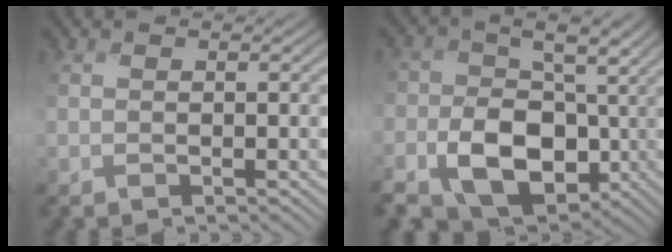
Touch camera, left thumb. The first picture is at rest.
{"total": 11.1, "force": [-3.2, 7.8, 7.2], "torque": [-0.137, -0.022, -0.059]}